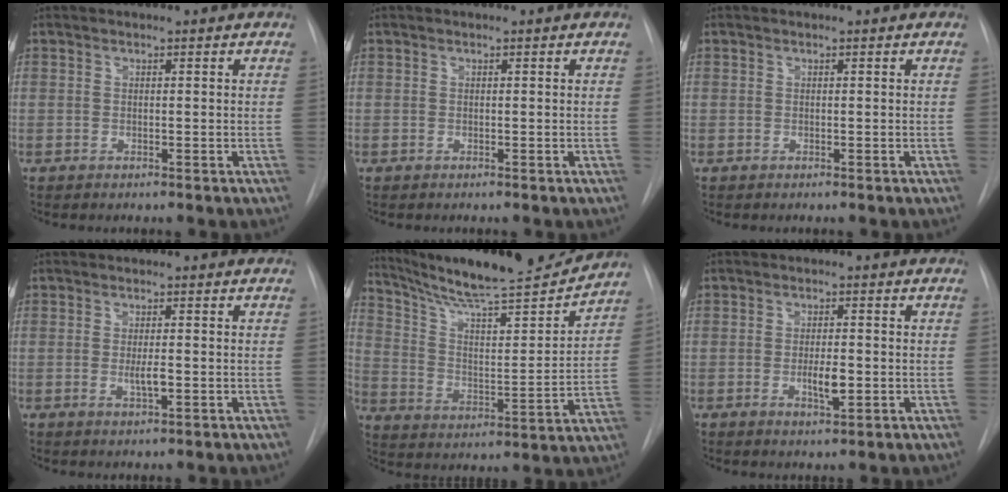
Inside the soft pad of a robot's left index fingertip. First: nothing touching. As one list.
[{"total": 0.0}, {"total": 0.0}, {"total": 2.3, "force": [-0.3, 0.4, 2.2], "torque": [-0.043, -0.003, -0.005]}, {"total": 21.2, "force": [19.5, 1.1, 8.5], "torque": [-0.145, -0.030, 0.302]}, {"total": 3.7, "force": [-0.8, 1.0, 3.4], "torque": [-0.060, -0.002, -0.009]}]